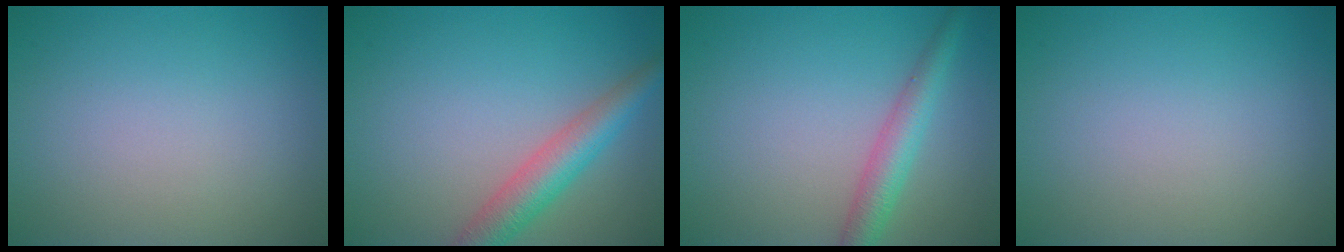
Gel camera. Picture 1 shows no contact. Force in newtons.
{"total": 4.4, "press": 4.4, "slide": 0.1}
{"total": 3.3, "press": 3.3, "slide": 0.1}
{"total": 0.0}